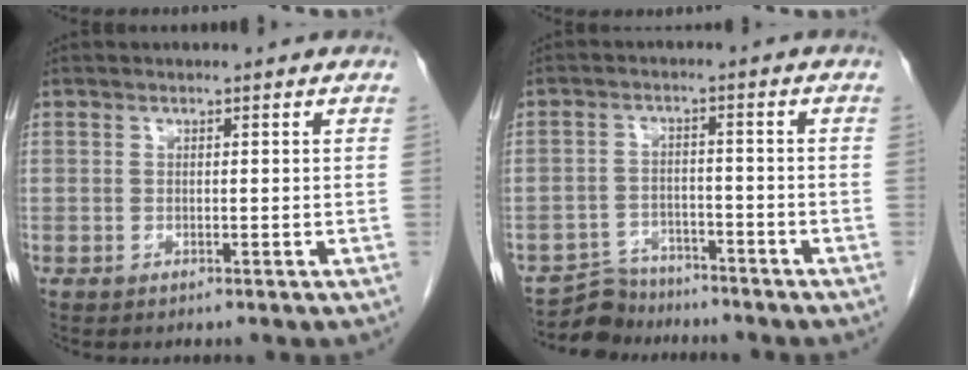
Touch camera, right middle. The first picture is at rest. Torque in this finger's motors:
{"motor_torque": [0.36, -0.58, -0.03, -0.03]}